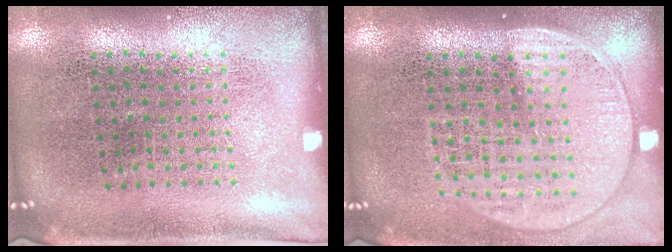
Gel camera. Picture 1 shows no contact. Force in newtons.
{"total": 1.5, "press": 1.3, "slide": 0.8}